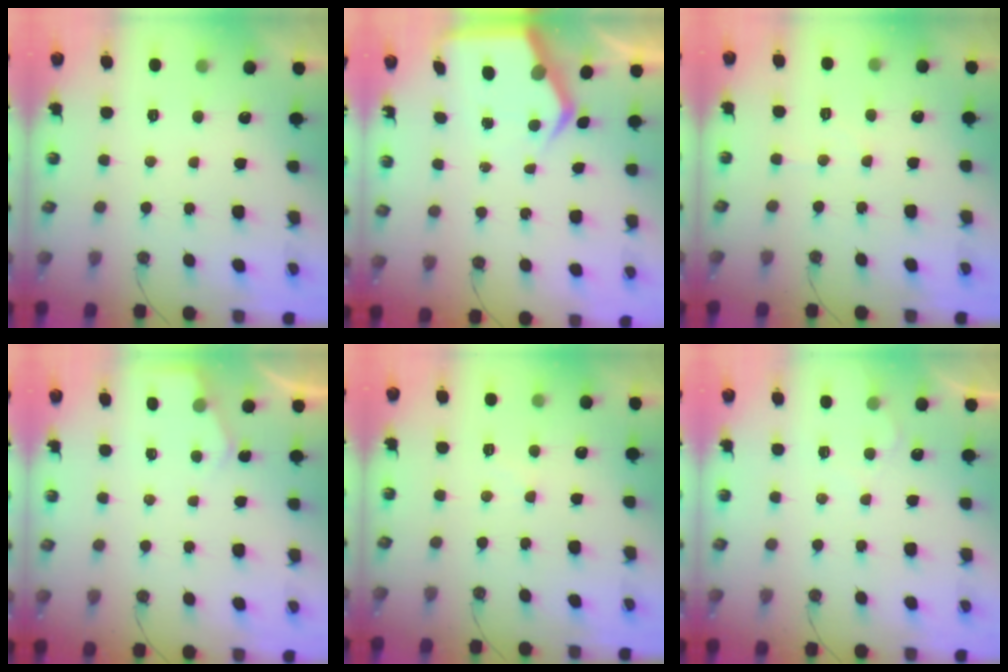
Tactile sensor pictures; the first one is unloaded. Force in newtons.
{"total": 6.2, "press": 6.2, "slide": 0.8}
{"total": 3.9, "press": 3.9, "slide": 0.6}
{"total": 3.7, "press": 3.7, "slide": 0.6}
{"total": 4.5, "press": 4.5, "slide": 0.7}
{"total": 3.6, "press": 3.6, "slide": 0.5}